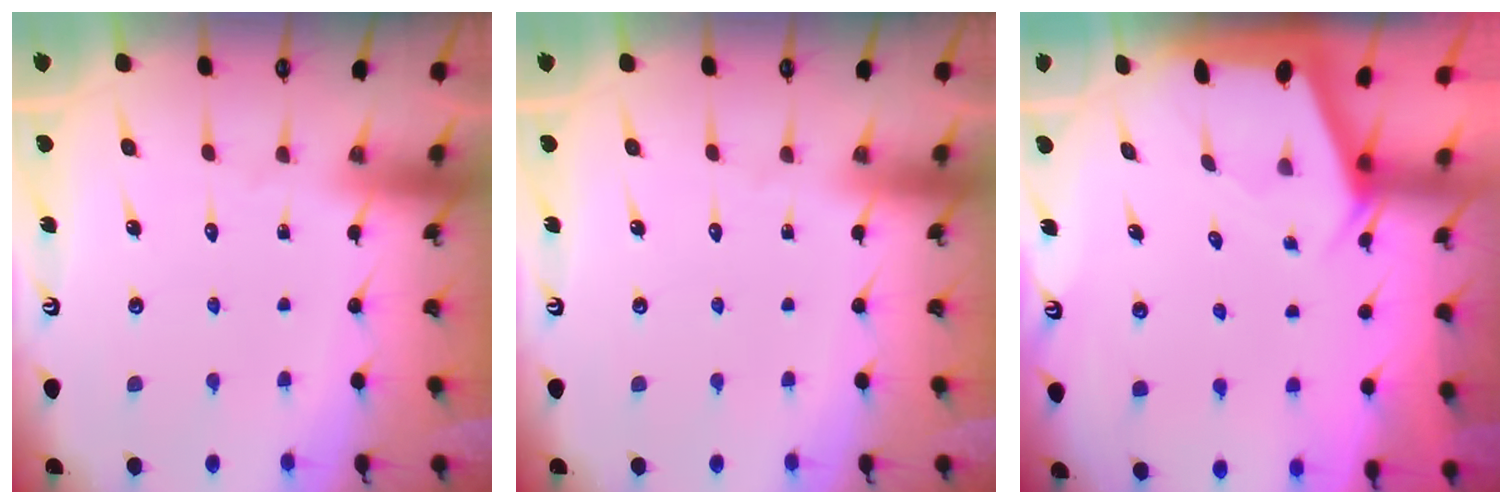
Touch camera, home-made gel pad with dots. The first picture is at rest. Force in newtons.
{"total": 0.0}
{"total": 2.0, "press": 1.9, "slide": 0.3}